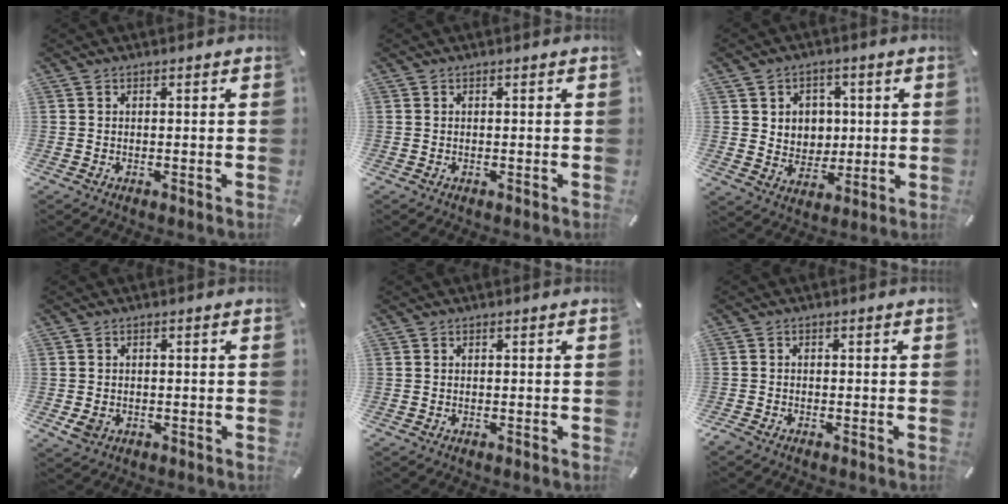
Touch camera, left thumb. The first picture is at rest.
{"total": 0.0}
{"total": 6.8, "force": [1.7, 6.6, 0.9], "torque": [-0.012, -0.012, 0.032]}
{"total": 2.6, "force": [-0.7, 2.1, 1.4], "torque": [-0.037, -0.003, -0.015]}
{"total": 0.0}
{"total": 1.1, "force": [-0.9, 0.3, 0.5], "torque": [-0.008, 0.000, -0.017]}